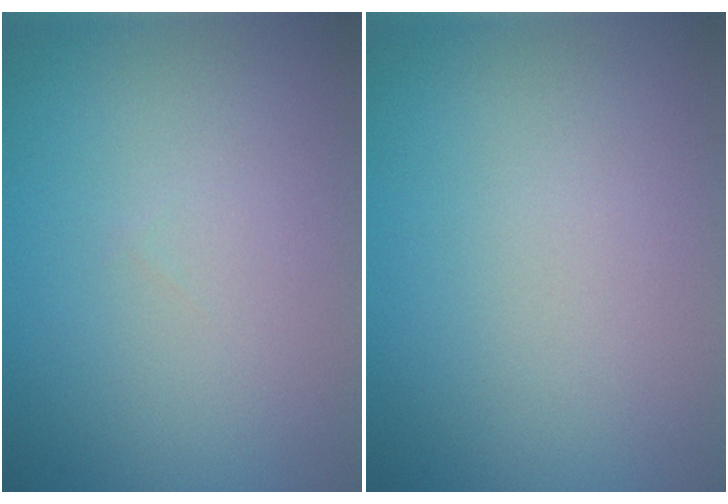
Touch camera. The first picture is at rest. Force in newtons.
{"total": 0.0}